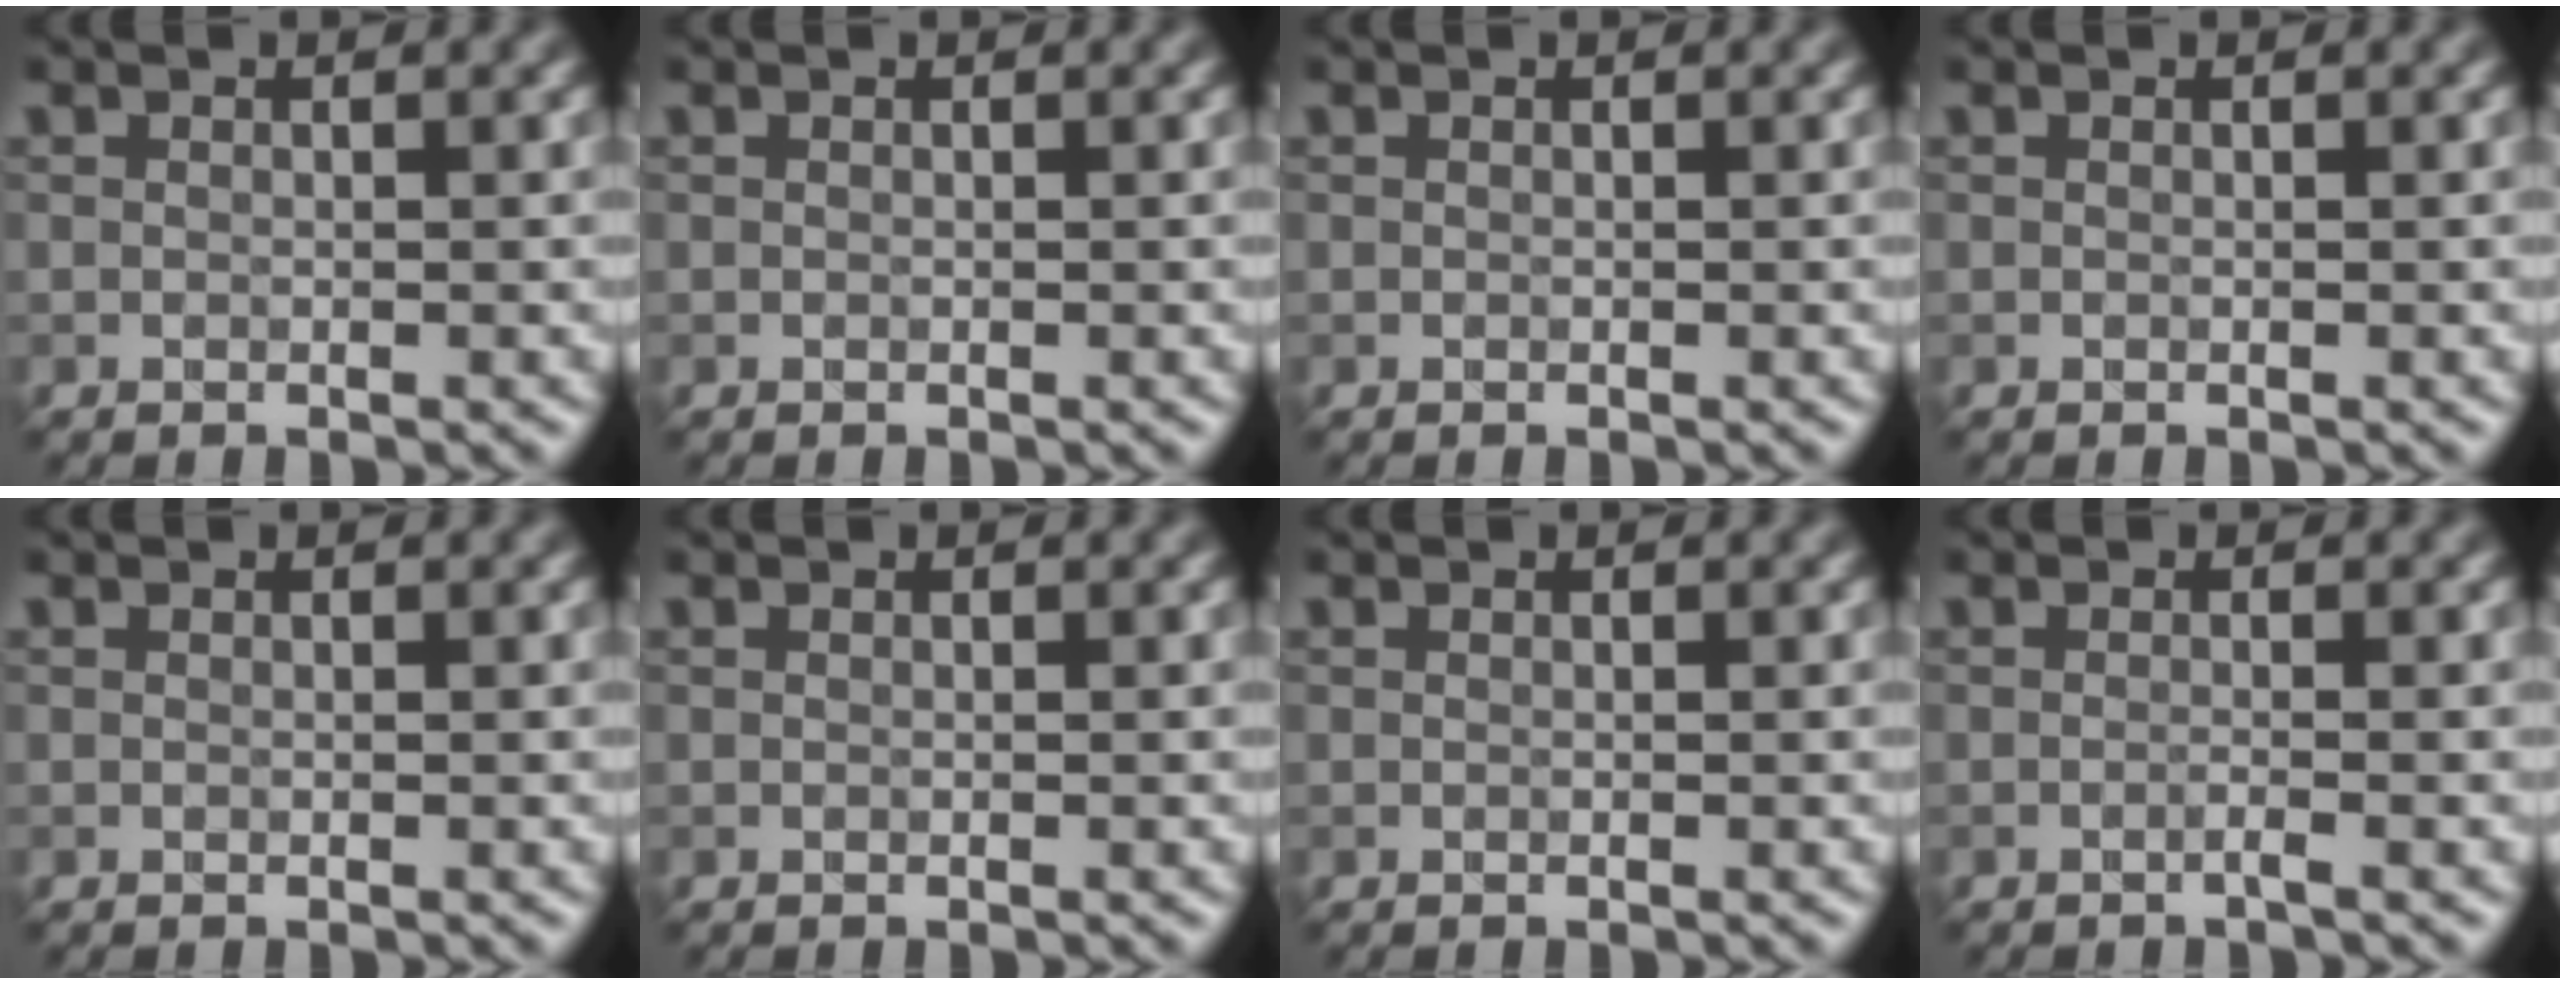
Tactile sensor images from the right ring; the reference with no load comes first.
{"total": 0.0}
{"total": 0.0}
{"total": 0.0}
{"total": 0.0}
{"total": 0.0}
{"total": 0.0}
{"total": 0.7, "force": [-0.4, 0.1, 0.6], "torque": [-0.010, -0.002, -0.010]}